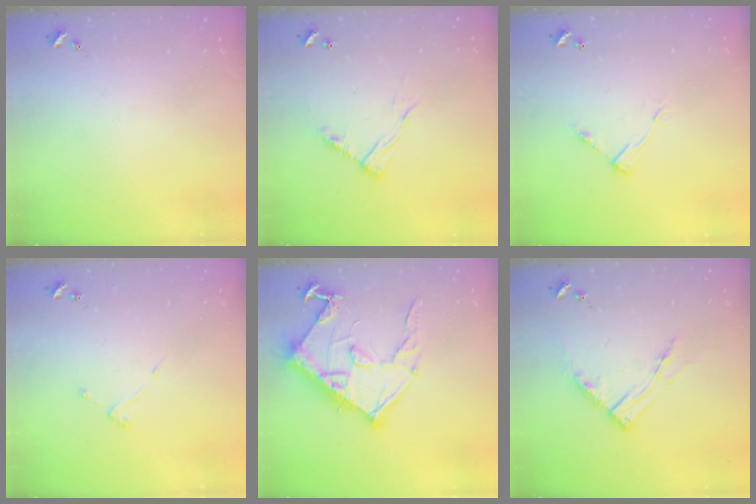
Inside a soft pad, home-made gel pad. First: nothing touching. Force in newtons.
{"total": 10.6, "press": 10.6, "slide": 0.4}
{"total": 7.9, "press": 7.9, "slide": 0.3}
{"total": 3.8, "press": 3.7, "slide": 0.2}
{"total": 15.4, "press": 15.4, "slide": 1.0}
{"total": 10.3, "press": 10.2, "slide": 1.0}